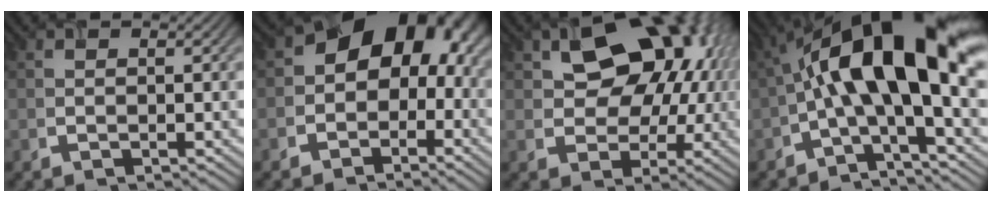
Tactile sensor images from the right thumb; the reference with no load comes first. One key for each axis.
{"total": 11.1, "fx": 0.5, "fy": 8.0, "fz": 7.6, "tx": -0.094, "ty": 0.005, "tz": -0.006}
{"total": 15.0, "fx": 4.5, "fy": 10.4, "fz": 9.7, "tx": -0.131, "ty": 0.037, "tz": 0.061}
{"total": 15.7, "fx": 1.7, "fy": 5.1, "fz": 14.8, "tx": -0.226, "ty": 0.032, "tz": 0.011}